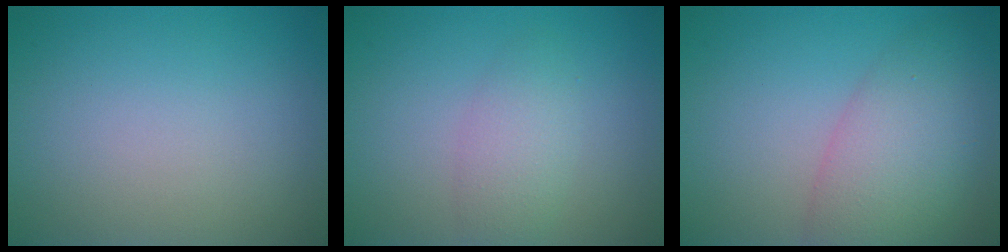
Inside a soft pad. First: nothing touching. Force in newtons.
{"total": 2.5, "press": 2.4, "slide": 0.2}
{"total": 6.7, "press": 6.7, "slide": 0.5}